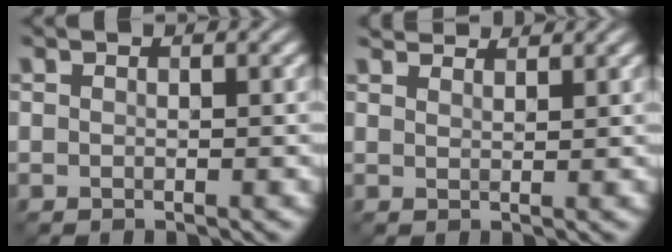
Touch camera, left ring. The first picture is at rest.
{"total": 4.2, "force": [3.9, 0.9, 1.4], "torque": [-0.018, 0.005, 0.049]}